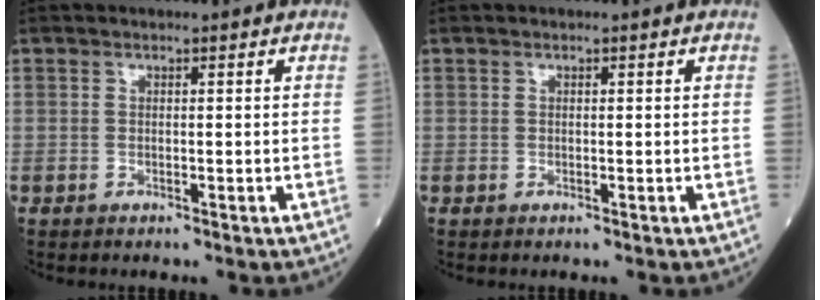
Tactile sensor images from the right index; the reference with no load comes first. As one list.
[{"total": 0.0}]